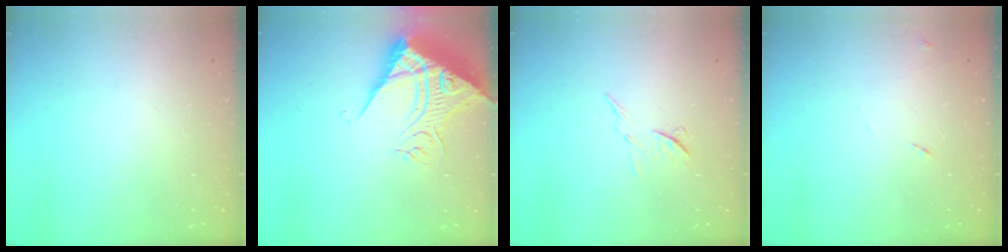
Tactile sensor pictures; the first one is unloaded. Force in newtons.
{"total": 12.0, "press": 11.9, "slide": 0.7}
{"total": 6.8, "press": 6.8, "slide": 0.5}
{"total": 4.7, "press": 4.7, "slide": 0.6}